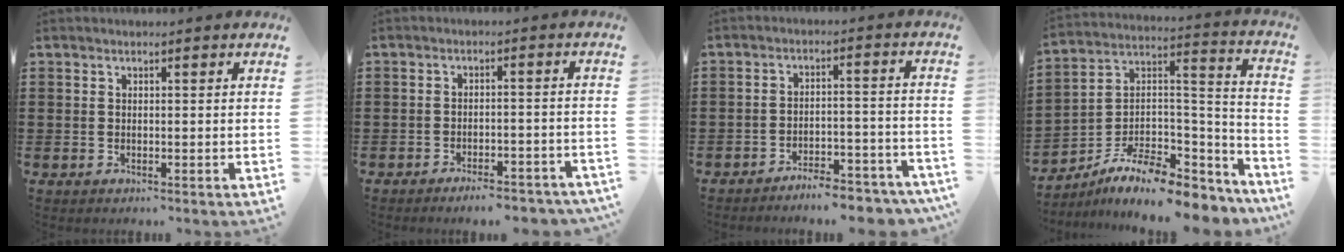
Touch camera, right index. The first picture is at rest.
{"total": 3.7, "force": [-3.5, 0.1, 1.2], "torque": [-0.020, 0.002, -0.070]}
{"total": 5.6, "force": [-5.5, 0.3, 1.1], "torque": [-0.013, 0.011, -0.107]}
{"total": 10.2, "force": [-7.5, 3.7, 5.7], "torque": [-0.108, 0.014, -0.141]}